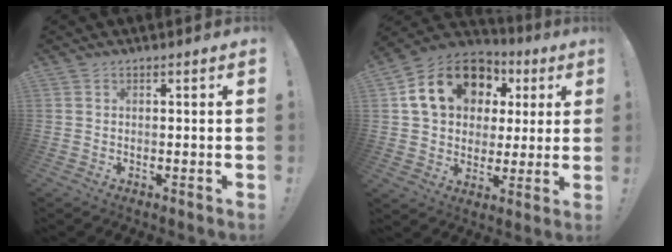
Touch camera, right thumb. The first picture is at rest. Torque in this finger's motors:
{"motor_torque": [2.17, 2.84, 1.27, 0.32, 0.09]}